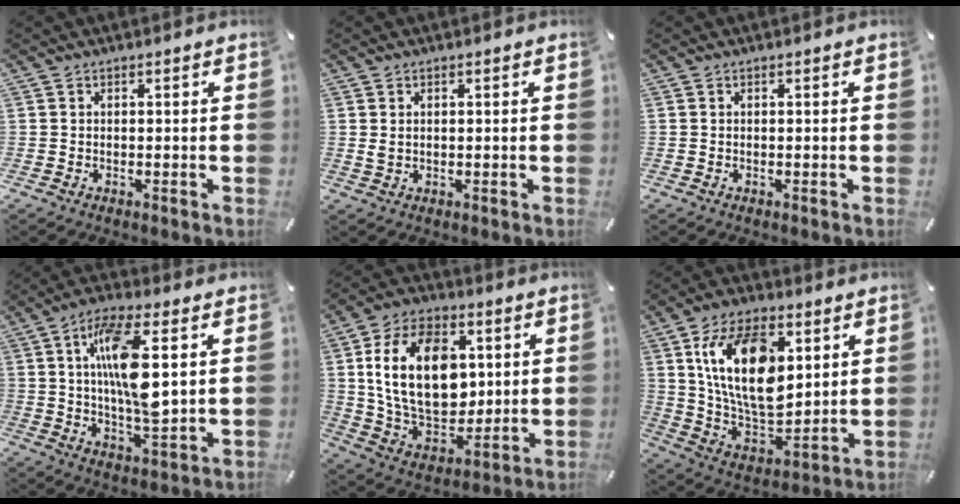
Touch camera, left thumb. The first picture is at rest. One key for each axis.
{"total": 1.2, "fx": 0.4, "fy": 0.9, "fz": 0.7, "tx": -0.016, "ty": 0.003, "tz": 0.007}
{"total": 0.0}
{"total": 14.9, "fx": 3.3, "fy": 5.2, "fz": 13.6, "tx": -0.254, "ty": -0.010, "tz": 0.050}
{"total": 20.5, "fx": 3.8, "fy": 14.2, "fz": 14.3, "tx": -0.278, "ty": -0.007, "tz": 0.068}
{"total": 20.6, "fx": 7.1, "fy": 12.0, "fz": 15.2, "tx": -0.310, "ty": -0.021, "tz": 0.122}